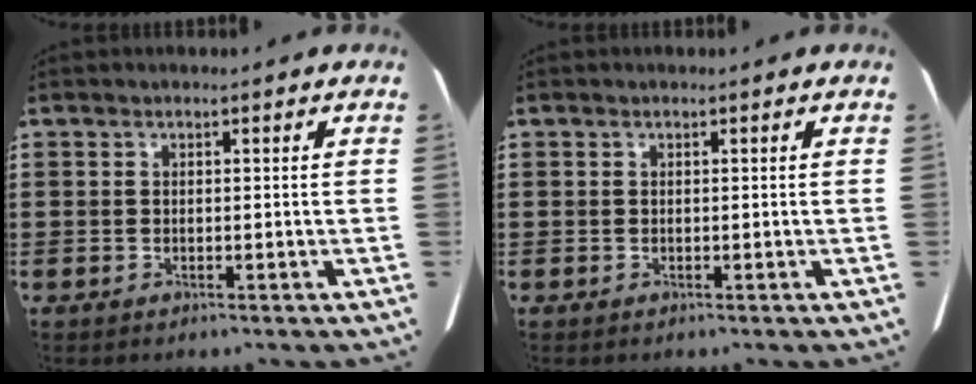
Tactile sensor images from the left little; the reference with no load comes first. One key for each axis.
{"total": 0.0}